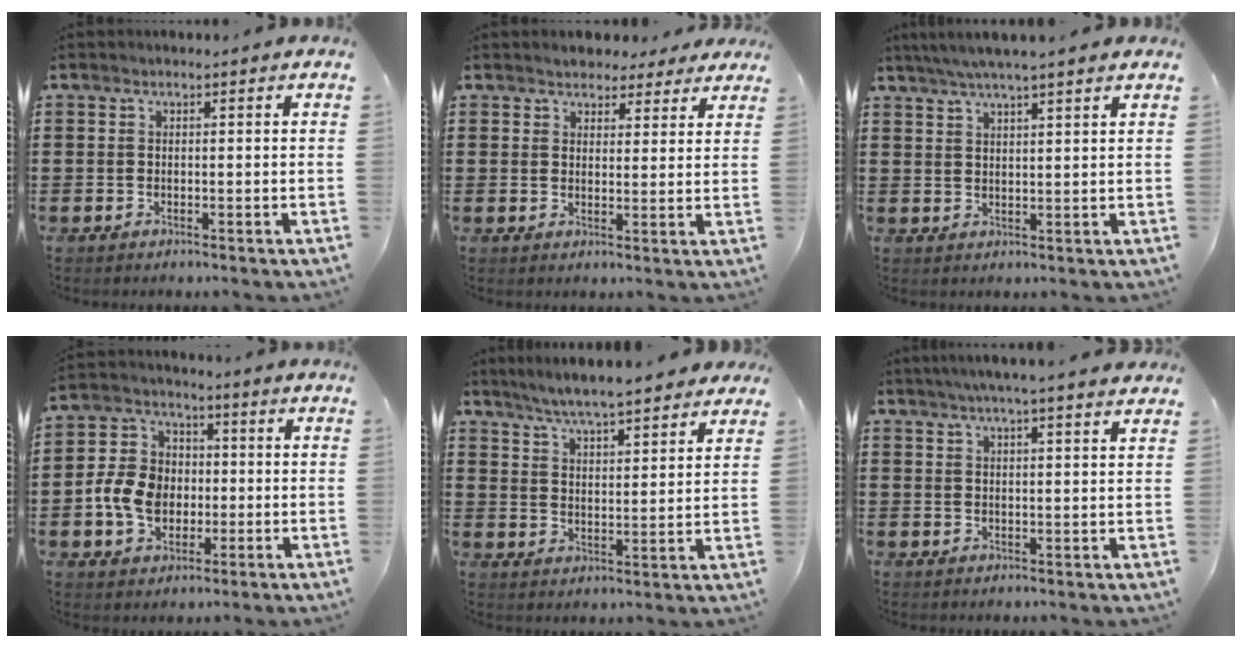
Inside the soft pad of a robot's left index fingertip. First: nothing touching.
{"total": 3.4, "force": [3.1, 1.3, 0.1], "torque": [-0.015, -0.001, 0.059]}
{"total": 3.8, "force": [3.3, -0.3, 1.8], "torque": [-0.045, -0.004, 0.059]}
{"total": 7.9, "force": [-1.5, 6.6, 4.2], "torque": [-0.107, 0.018, -0.029]}
{"total": 5.5, "force": [5.3, 0.2, 1.5], "torque": [-0.052, -0.022, 0.093]}
{"total": 3.6, "force": [3.2, -0.6, 1.6], "torque": [-0.040, -0.004, 0.057]}